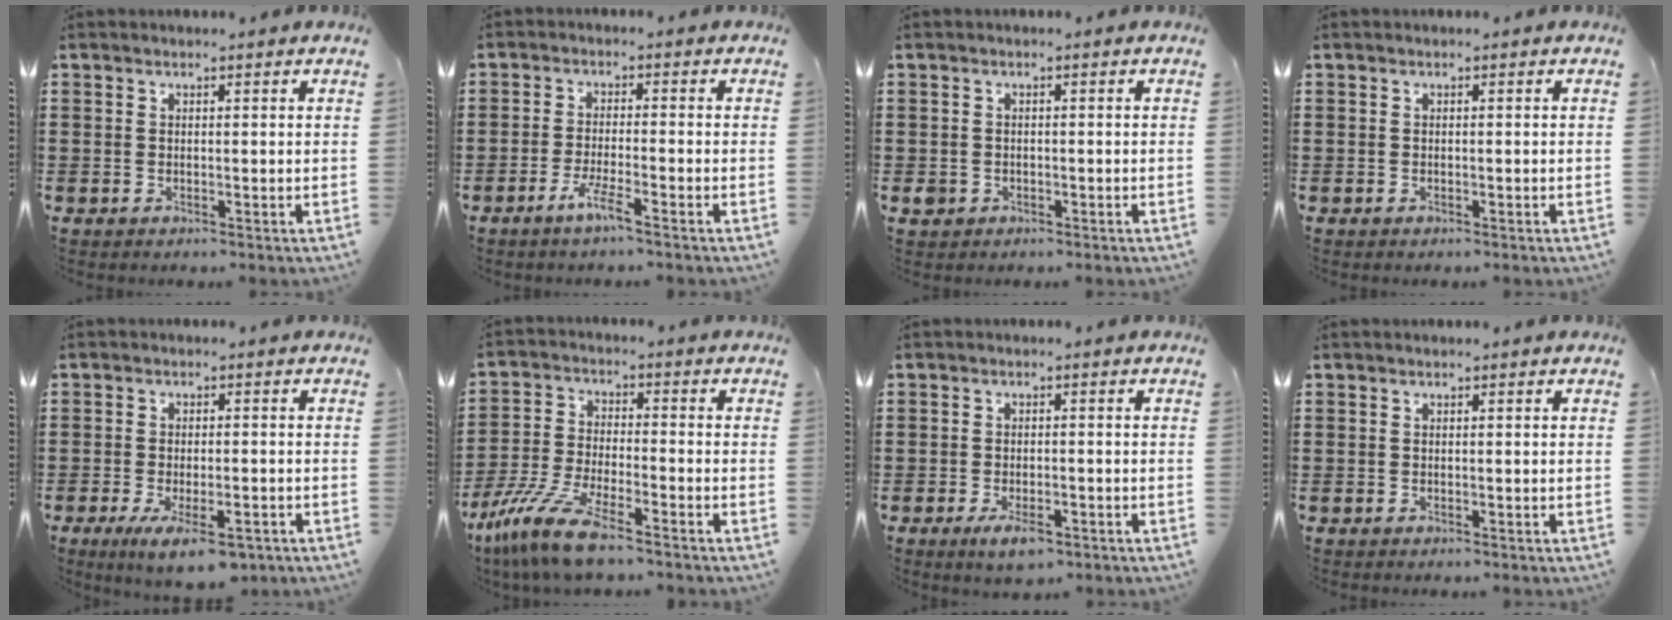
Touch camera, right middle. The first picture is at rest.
{"total": 3.9, "force": [-2.5, 0.2, 2.9], "torque": [-0.063, -0.006, -0.047]}
{"total": 1.2, "force": [-0.5, 1.0, 0.4], "torque": [-0.018, 0.001, -0.014]}
{"total": 0.0}
{"total": 5.6, "force": [-3.2, 1.8, 4.2], "torque": [-0.078, -0.005, -0.056]}
{"total": 9.8, "force": [-7.7, 1.3, 5.8], "torque": [-0.137, -0.003, -0.155]}
{"total": 3.3, "force": [-1.9, 1.1, 2.4], "torque": [-0.046, -0.002, -0.033]}
{"total": 0.0}